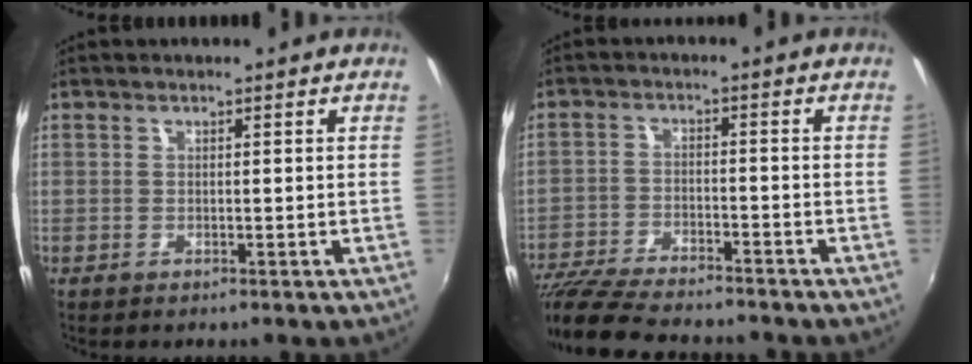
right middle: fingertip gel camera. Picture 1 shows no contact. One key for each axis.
{"total": 14.0, "fx": -12.4, "fy": 2.3, "fz": 6.1, "tx": -0.138, "ty": -0.027, "tz": -0.213}